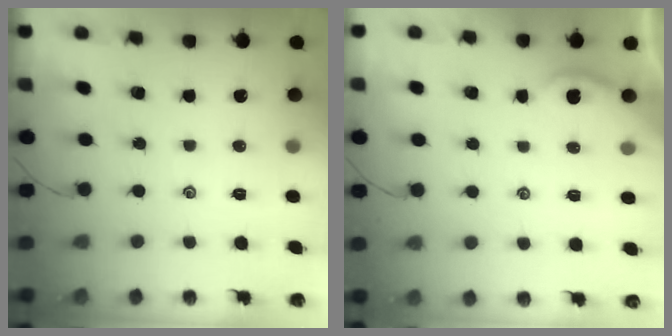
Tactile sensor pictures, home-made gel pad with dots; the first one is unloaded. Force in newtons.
{"total": 1.6, "press": 1.6, "slide": 0.2}